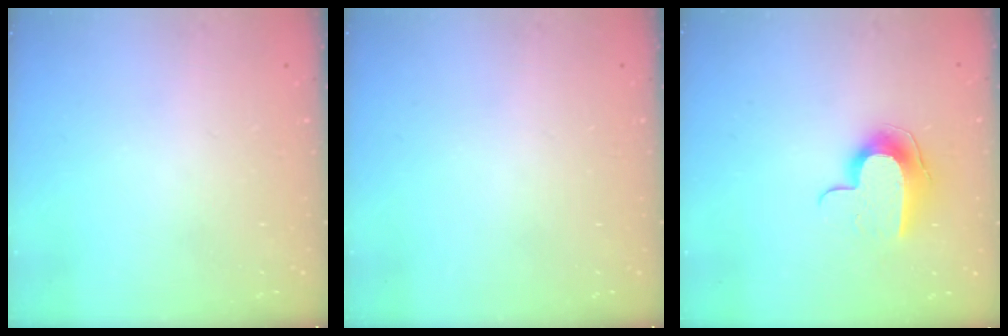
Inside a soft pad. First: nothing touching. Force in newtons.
{"total": 0.0}
{"total": 9.8, "press": 9.8, "slide": 0.6}